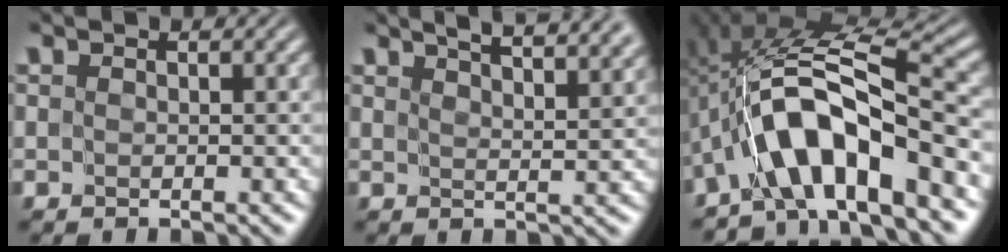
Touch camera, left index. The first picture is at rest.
{"total": 9.3, "force": [7.1, 2.7, 5.3], "torque": [-0.040, 0.031, 0.059]}
{"total": 9.8, "force": [-4.5, 2.7, 8.2], "torque": [-0.135, 0.019, -0.084]}